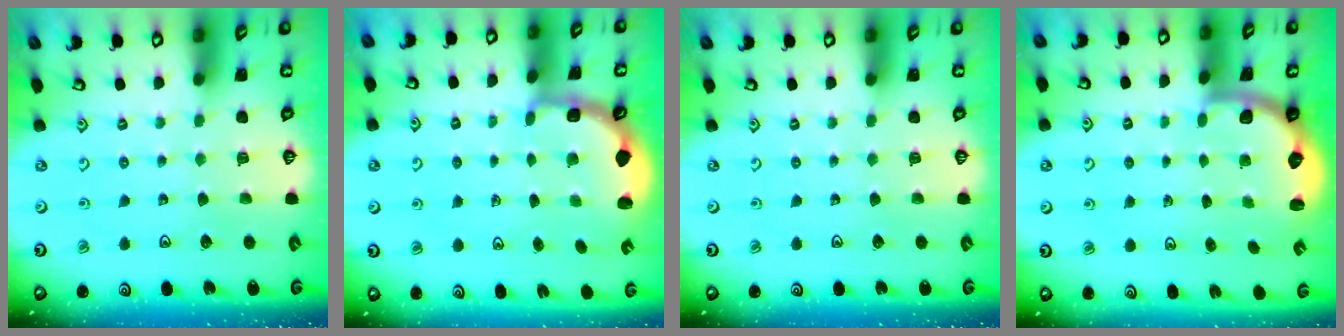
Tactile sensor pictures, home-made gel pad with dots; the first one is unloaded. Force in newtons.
{"total": 2.5, "press": 2.3, "slide": 1.1}
{"total": 0.0}
{"total": 2.3, "press": 2.0, "slide": 1.3}